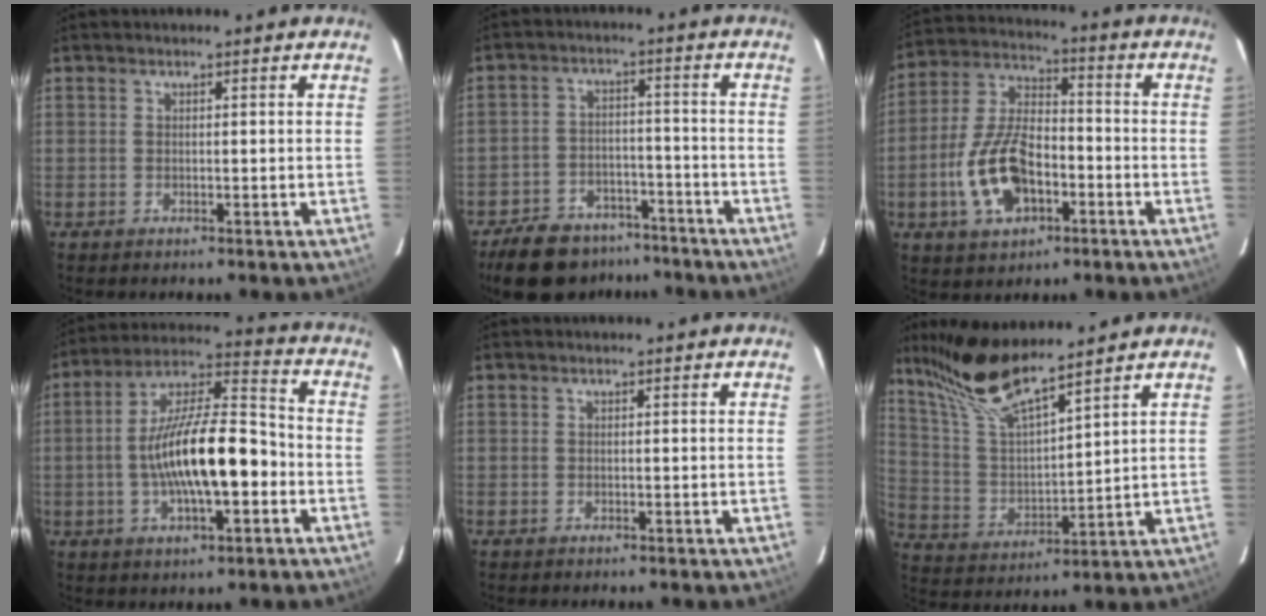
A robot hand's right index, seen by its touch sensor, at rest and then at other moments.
{"total": 14.9, "force": [-11.6, 7.6, 5.4], "torque": [-0.139, 0.015, -0.163]}
{"total": 14.0, "force": [-4.9, 7.7, 10.6], "torque": [-0.220, 0.014, -0.081]}
{"total": 16.8, "force": [-3.6, 5.2, 15.5], "torque": [-0.275, 0.014, -0.062]}
{"total": 0.0}
{"total": 14.4, "force": [11.9, 1.7, 8.0], "torque": [-0.153, 0.006, 0.238]}